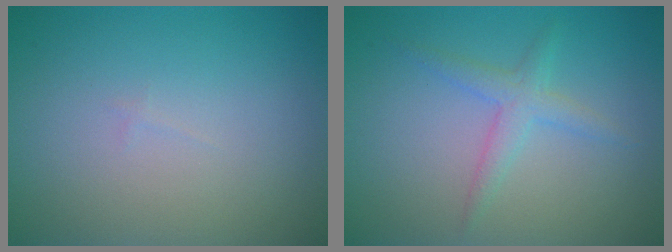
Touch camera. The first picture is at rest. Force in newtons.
{"total": 2.0, "press": 2.0, "slide": 0.1}